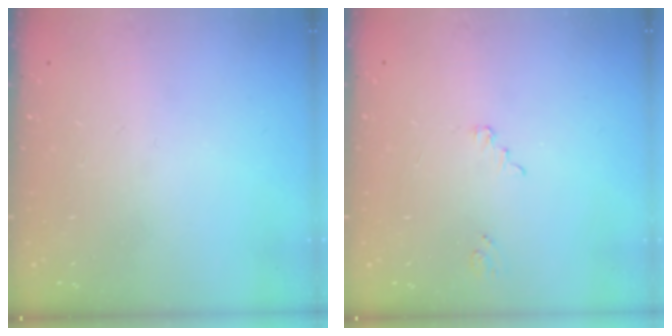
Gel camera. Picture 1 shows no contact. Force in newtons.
{"total": 2.2, "press": 2.2, "slide": 0.2}